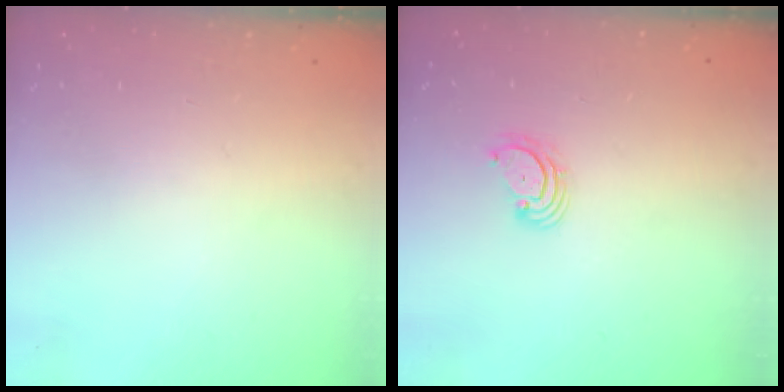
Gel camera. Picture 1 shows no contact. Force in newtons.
{"total": 2.9, "press": 2.9, "slide": 0.4}